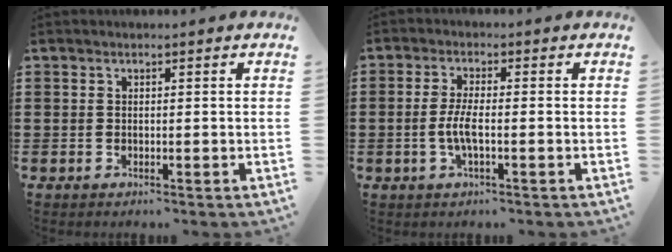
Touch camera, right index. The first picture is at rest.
{"total": 4.0, "force": [-0.9, 0.9, 3.7], "torque": [-0.089, -0.005, -0.025]}